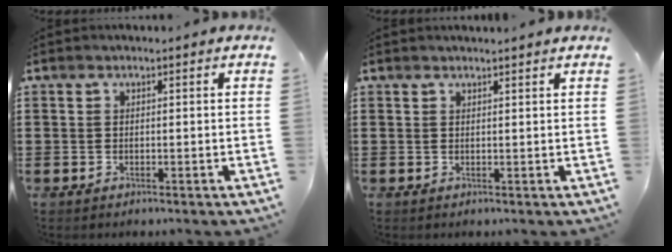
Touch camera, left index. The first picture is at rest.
{"total": 1.0, "force": [0.9, -0.1, 0.2], "torque": [-0.005, -0.003, 0.018]}